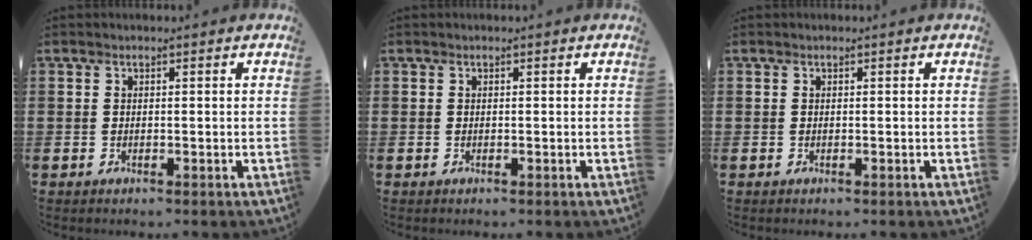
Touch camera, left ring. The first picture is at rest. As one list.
[{"total": 0.0}, {"total": 0.0}]